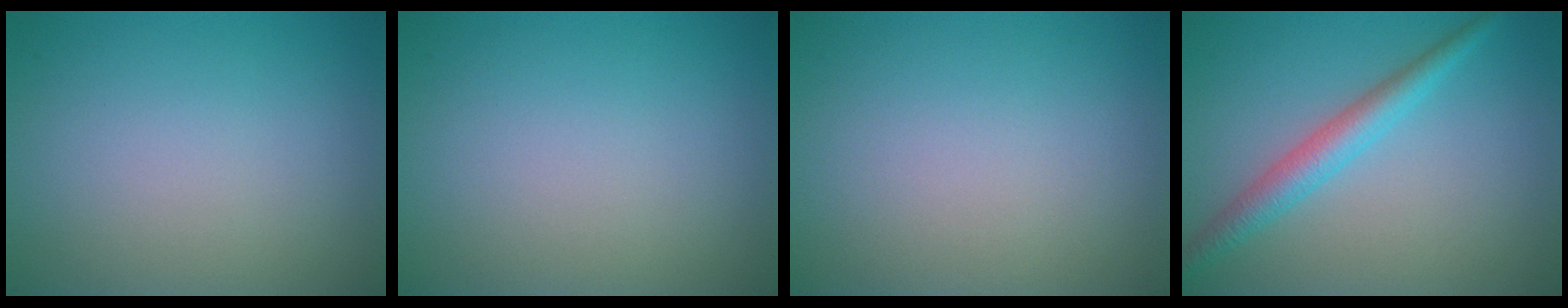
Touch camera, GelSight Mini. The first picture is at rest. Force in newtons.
{"total": 0.0}
{"total": 0.0}
{"total": 3.3, "press": 3.2, "slide": 0.1}